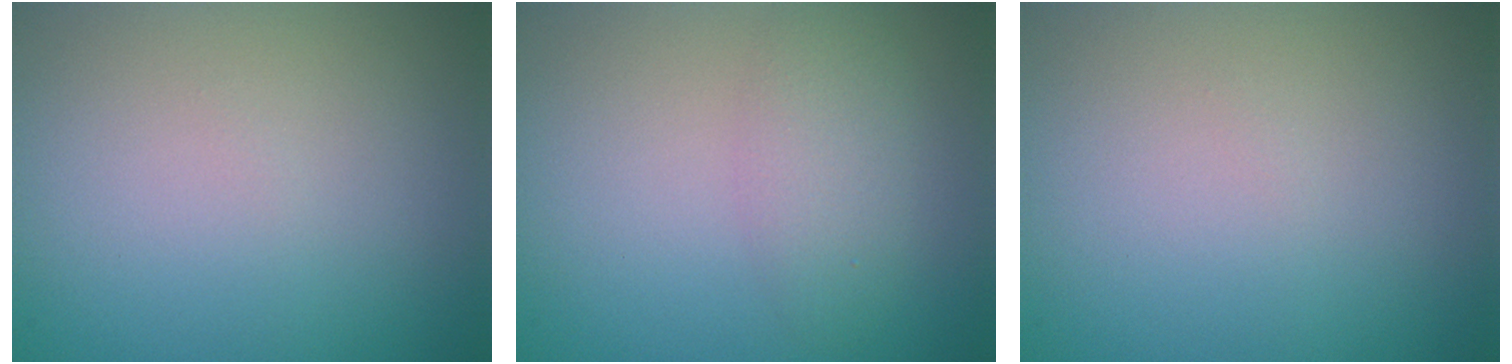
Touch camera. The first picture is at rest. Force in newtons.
{"total": 2.5, "press": 2.5, "slide": 0.1}
{"total": 0.0}